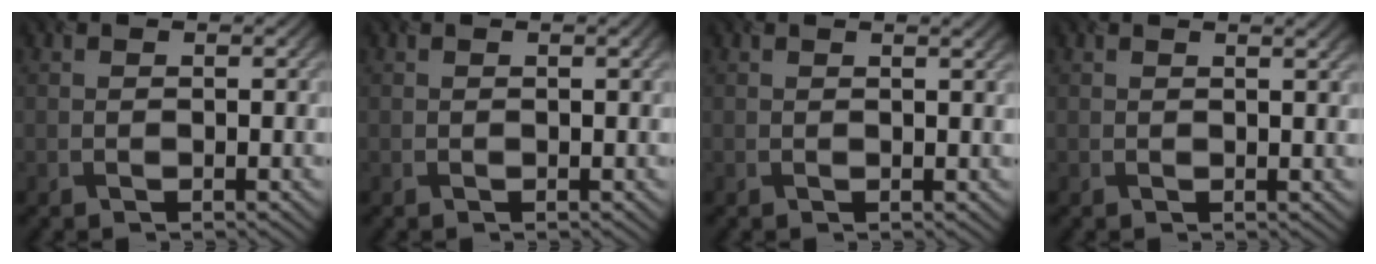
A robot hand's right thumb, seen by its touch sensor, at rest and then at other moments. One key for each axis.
{"total": 0.7, "fx": 0.2, "fy": 0.1, "fz": 0.6, "tx": -0.009, "ty": 0.003, "tz": 0.003}
{"total": 1.3, "fx": 0.8, "fy": 0.2, "fz": 1.0, "tx": -0.016, "ty": 0.000, "tz": 0.009}
{"total": 1.6, "fx": 1.0, "fy": 0.3, "fz": 1.3, "tx": -0.020, "ty": -0.001, "tz": 0.010}